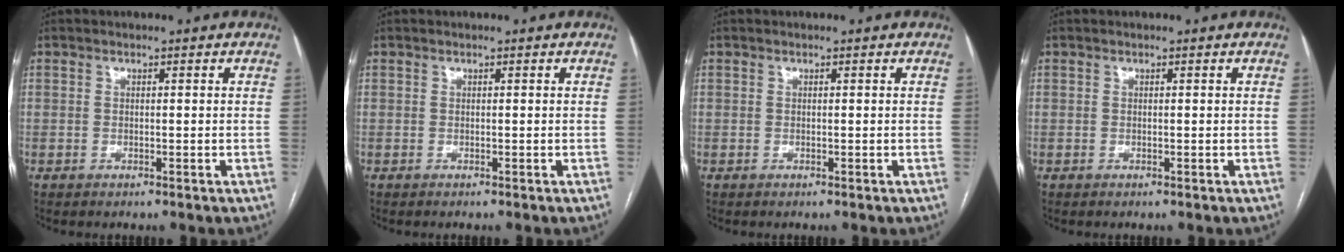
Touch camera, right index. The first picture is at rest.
{"total": 0.0}
{"total": 0.0}
{"total": 0.0}